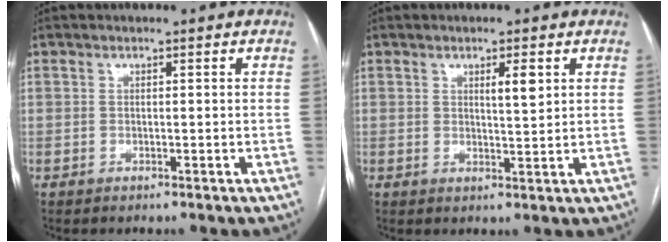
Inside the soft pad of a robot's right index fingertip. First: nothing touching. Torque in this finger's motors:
{"motor_torque": [-0.06, 0.02, 0.05, 0.04]}